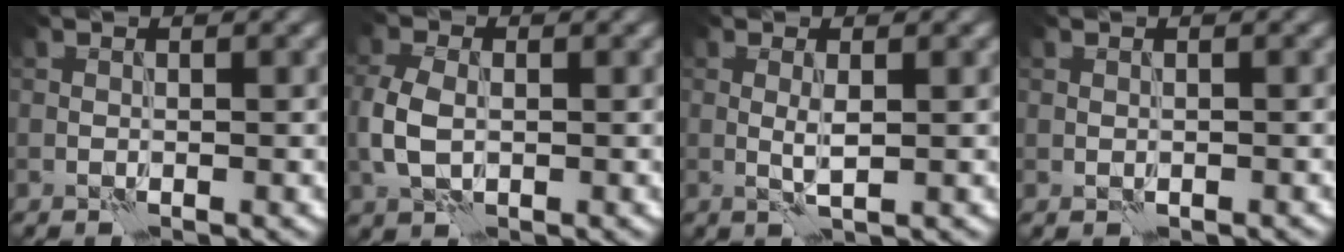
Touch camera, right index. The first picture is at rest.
{"total": 3.6, "force": [-0.1, 2.6, 2.6], "torque": [-0.067, -0.001, -0.007]}
{"total": 1.4, "force": [0.4, 0.2, 1.3], "torque": [-0.029, -0.002, 0.007]}
{"total": 0.6, "force": [-0.2, 0.5, 0.2], "torque": [-0.006, -0.003, -0.002]}